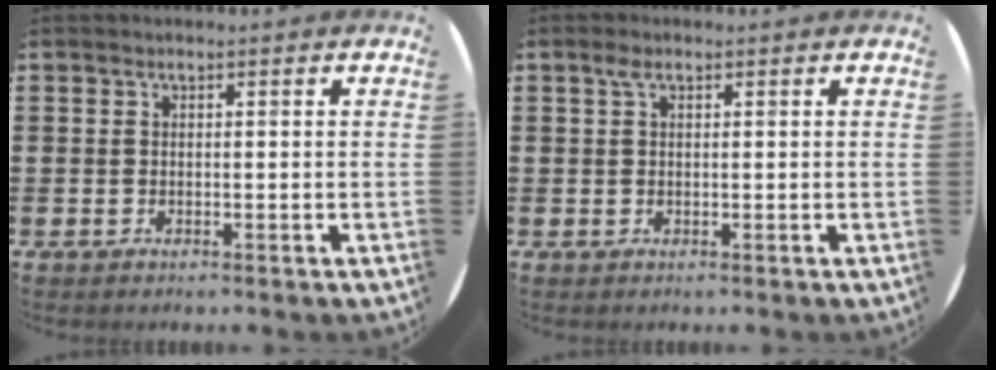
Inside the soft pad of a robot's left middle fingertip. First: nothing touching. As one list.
[{"total": 1.2, "force": [0.6, 0.6, 0.9], "torque": [-0.011, 0.002, 0.008]}]